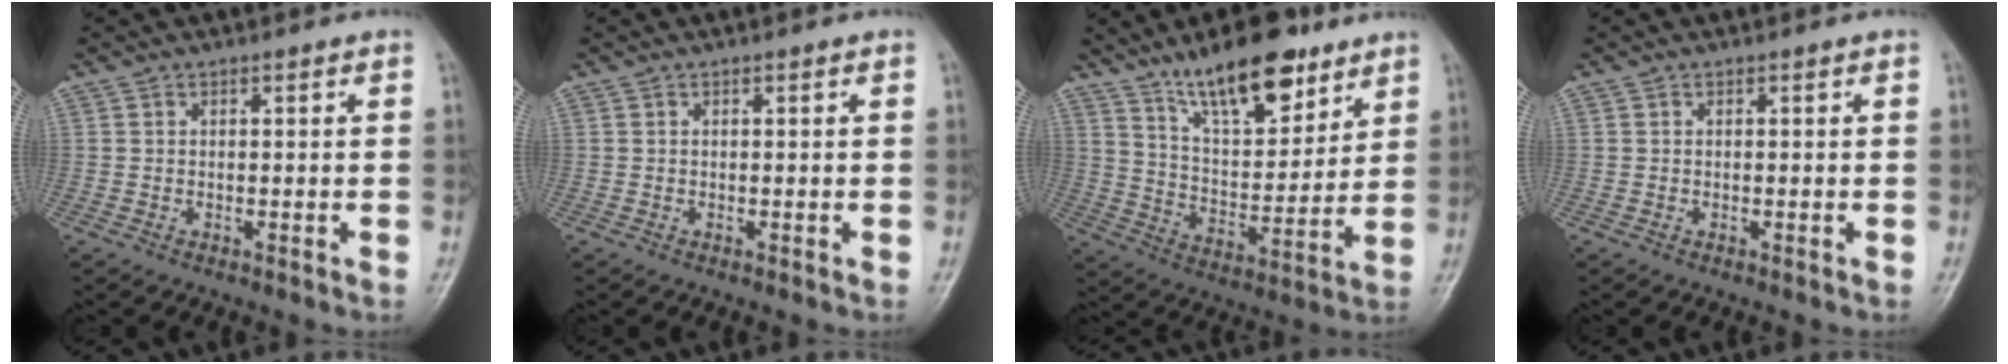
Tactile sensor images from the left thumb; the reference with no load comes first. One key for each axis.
{"total": 0.0}
{"total": 16.8, "fx": 11.6, "fy": 6.4, "fz": 10.4, "tx": -0.132, "ty": -0.065, "tz": 0.202}
{"total": 0.0}